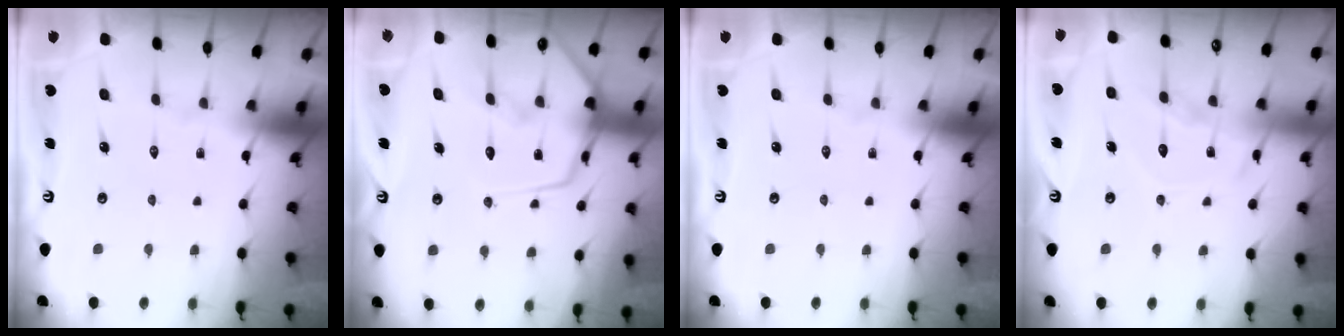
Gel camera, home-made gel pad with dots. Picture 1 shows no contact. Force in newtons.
{"total": 14.1, "press": 14.1, "slide": 1.2}
{"total": 0.0}
{"total": 11.5, "press": 11.4, "slide": 1.0}